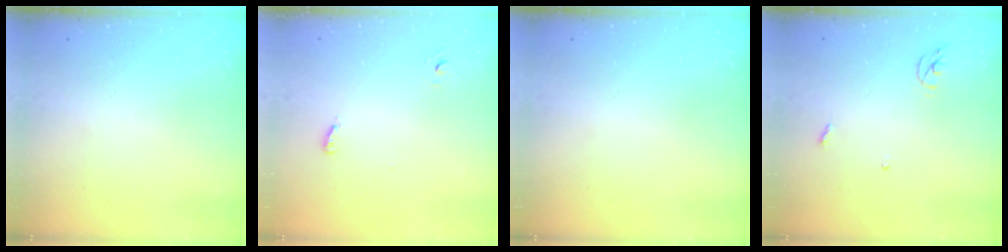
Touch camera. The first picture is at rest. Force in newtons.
{"total": 2.6, "press": 2.5, "slide": 0.6}
{"total": 0.0}
{"total": 3.8, "press": 3.8, "slide": 0.3}